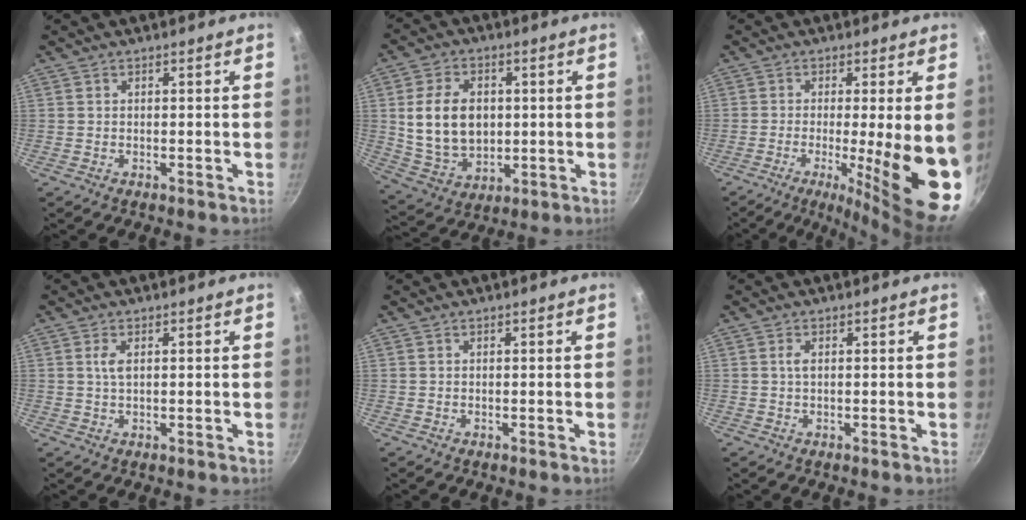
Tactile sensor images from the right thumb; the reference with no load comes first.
{"total": 13.9, "force": [1.4, 10.1, 9.4], "torque": [-0.152, -0.007, 0.039]}
{"total": 16.5, "force": [-3.7, 2.8, 15.8], "torque": [-0.215, -0.011, -0.045]}
{"total": 2.2, "force": [0.6, 0.9, 1.9], "torque": [-0.038, -0.002, 0.014]}
{"total": 0.0}
{"total": 1.3, "force": [0.3, 0.5, 1.2], "torque": [-0.023, 0.001, 0.004]}